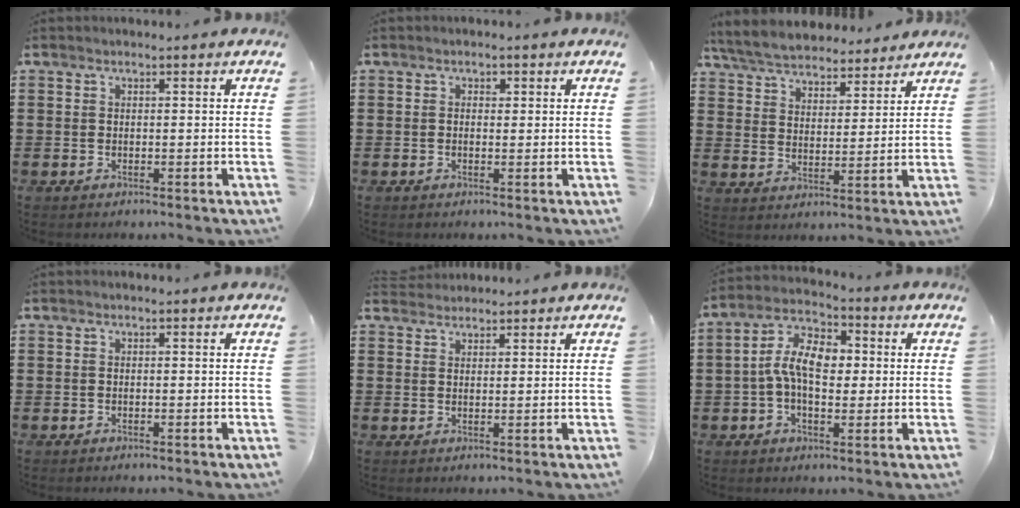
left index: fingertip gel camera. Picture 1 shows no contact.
{"total": 0.8, "force": [0.0, 0.6, 0.4], "torque": [-0.010, 0.007, -0.001]}
{"total": 5.8, "force": [5.6, 1.1, 1.0], "torque": [-0.048, -0.025, 0.099]}
{"total": 0.0}
{"total": 2.1, "force": [2.1, 0.4, -0.3], "torque": [-0.001, 0.001, 0.041]}
{"total": 8.2, "force": [0.1, 4.7, 6.8], "torque": [-0.151, 0.009, -0.006]}